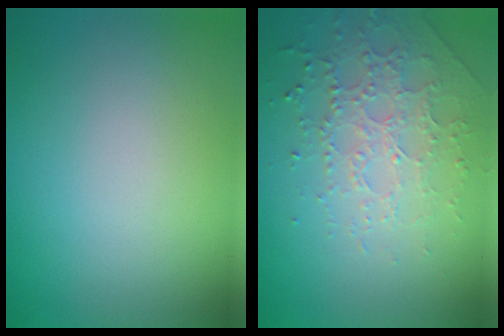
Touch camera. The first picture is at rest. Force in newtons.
{"total": 2.6, "press": 2.4, "slide": 1.1}